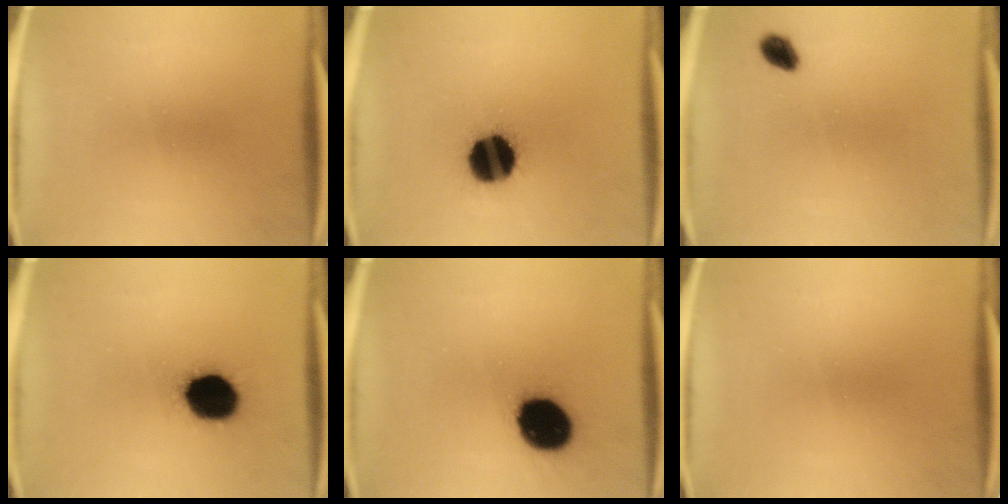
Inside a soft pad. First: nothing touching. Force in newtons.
{"total": 15.3}
{"total": 2.8}
{"total": 14.2}
{"total": 15.8}
{"total": 0.0}